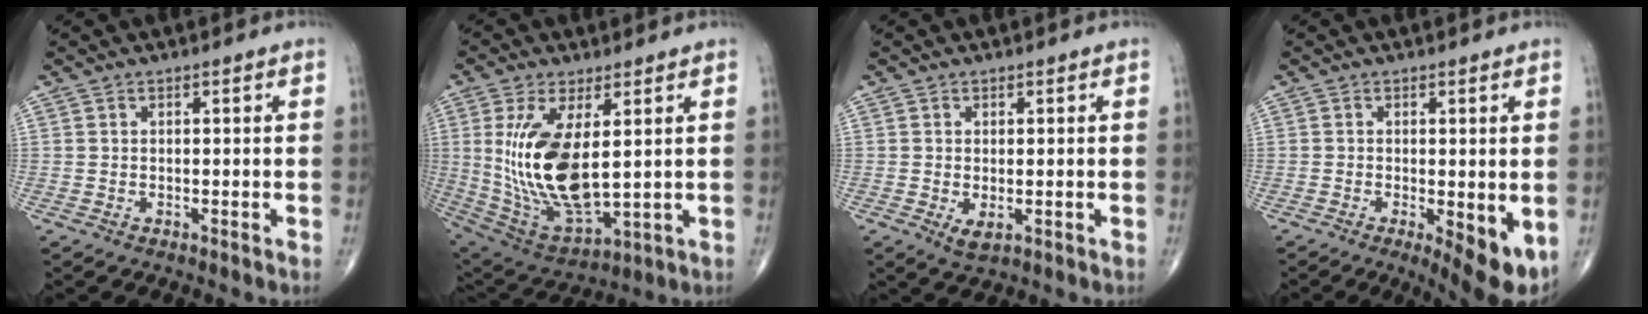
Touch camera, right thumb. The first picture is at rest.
{"total": 17.9, "force": [2.5, 7.8, 16.0], "torque": [-0.317, -0.025, 0.069]}
{"total": 2.6, "force": [-0.5, 1.3, 2.2], "torque": [-0.036, -0.007, -0.003]}
{"total": 7.9, "force": [-2.1, 2.6, 7.2], "torque": [-0.097, -0.021, -0.027]}